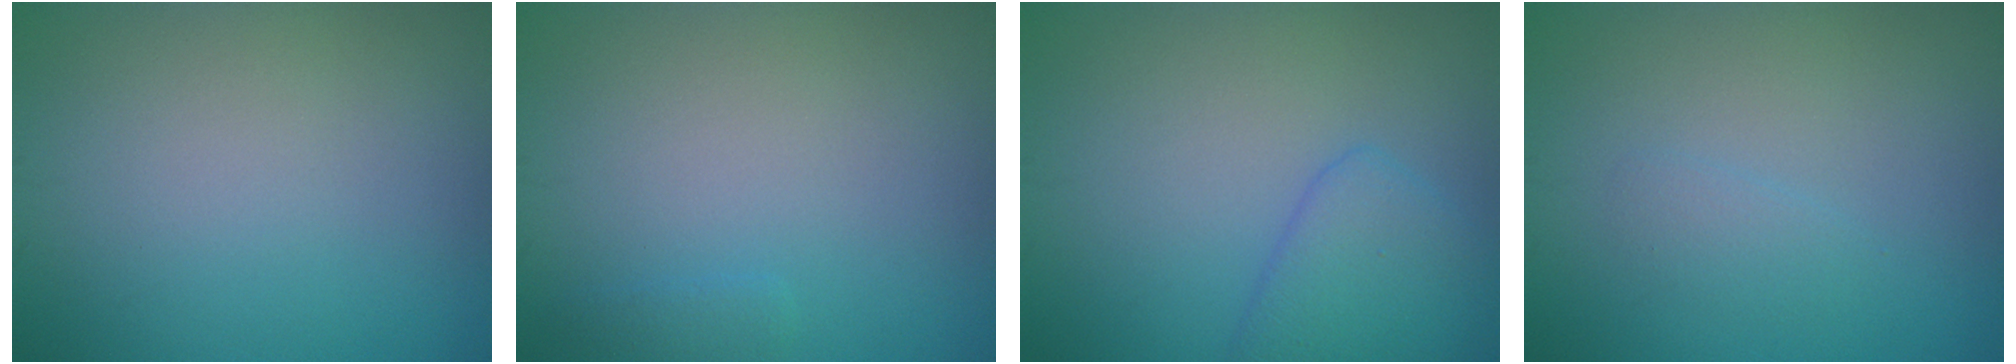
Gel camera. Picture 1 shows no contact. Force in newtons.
{"total": 0.7, "press": 0.7, "slide": 0.0}
{"total": 3.1, "press": 3.1, "slide": 0.1}
{"total": 1.0, "press": 1.0, "slide": 0.1}